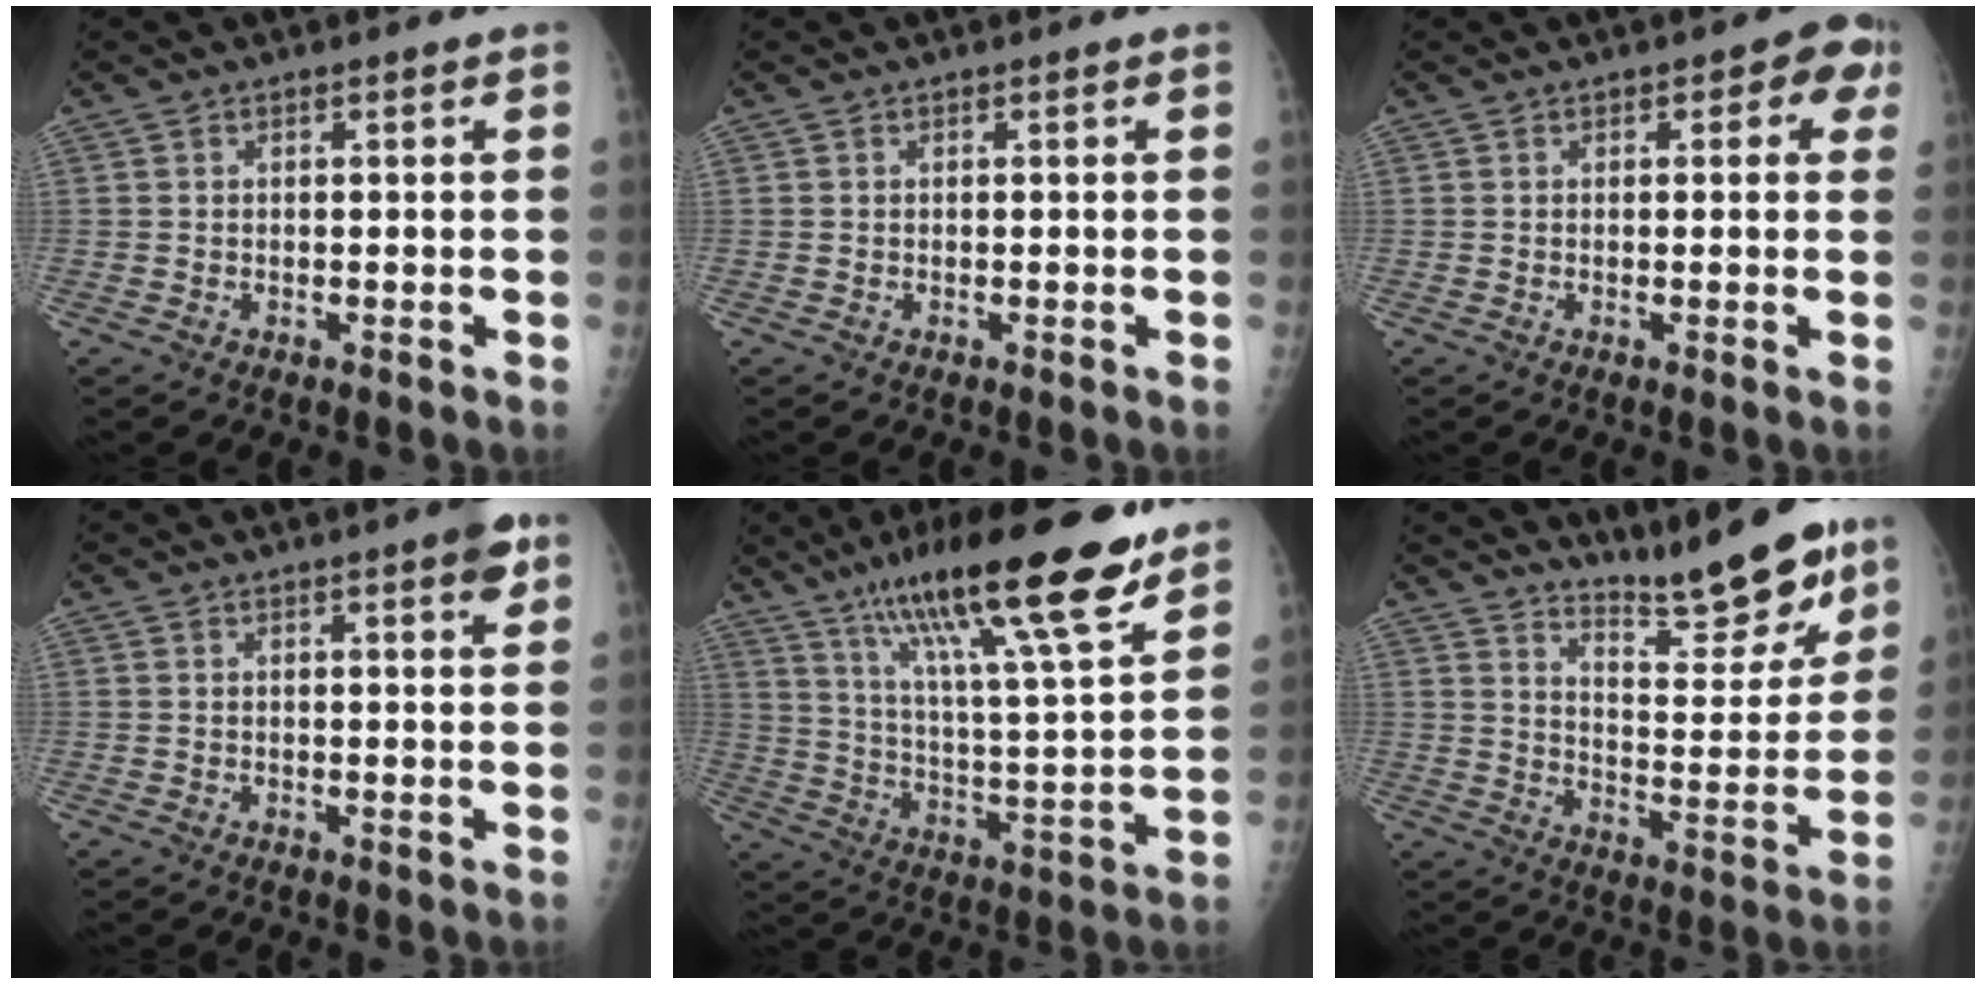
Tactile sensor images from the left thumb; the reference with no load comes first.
{"total": 0.0}
{"total": 4.3, "force": [1.5, 2.3, 3.2], "torque": [-0.007, 0.002, 0.007]}
{"total": 3.6, "force": [2.0, 0.7, 2.9], "torque": [-0.031, -0.006, 0.022]}
{"total": 22.9, "force": [15.3, 3.7, 16.6], "torque": [-0.263, -0.054, 0.254]}
{"total": 15.4, "force": [12.6, 3.3, 8.2], "torque": [-0.085, -0.092, 0.200]}